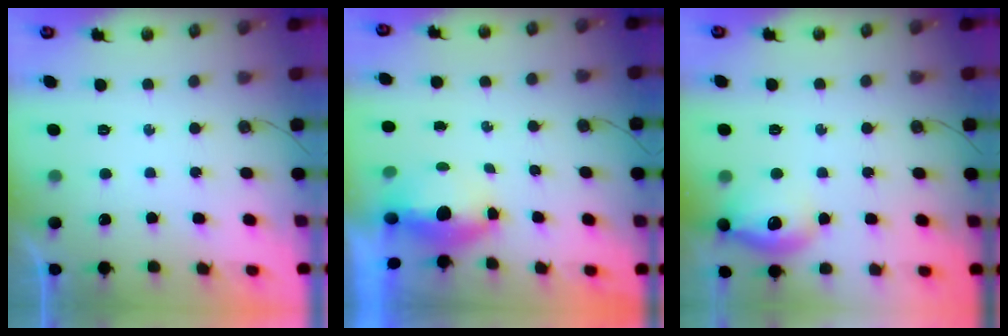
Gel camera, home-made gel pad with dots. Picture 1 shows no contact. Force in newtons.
{"total": 12.6, "press": 6.4, "slide": 10.8}
{"total": 14.5, "press": 14.4, "slide": 1.1}